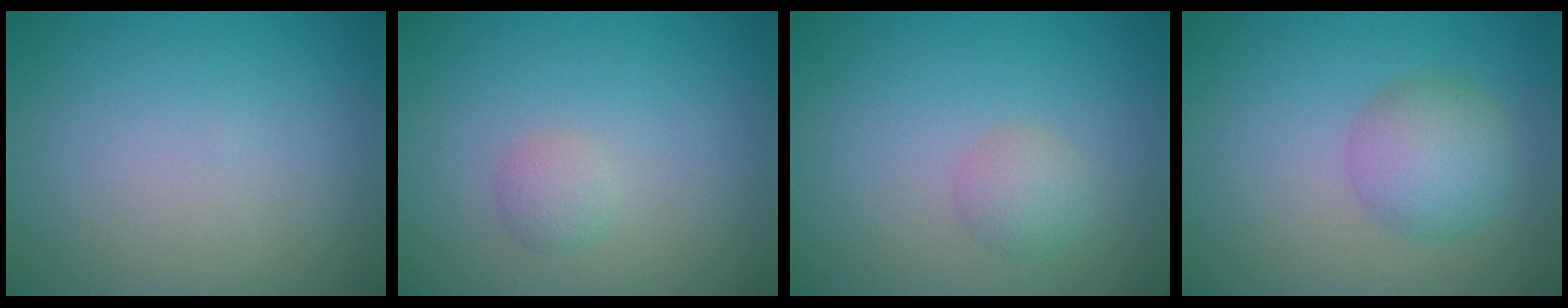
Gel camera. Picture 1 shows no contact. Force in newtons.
{"total": 1.3, "press": 1.3, "slide": 0.0}
{"total": 1.8, "press": 1.8, "slide": 0.0}
{"total": 3.8, "press": 3.8, "slide": 0.1}